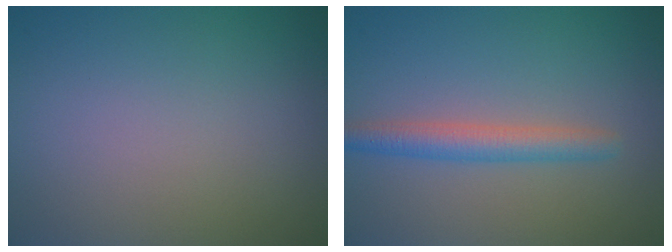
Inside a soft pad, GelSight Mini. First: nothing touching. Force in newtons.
{"total": 2.9, "press": 2.9, "slide": 0.1}